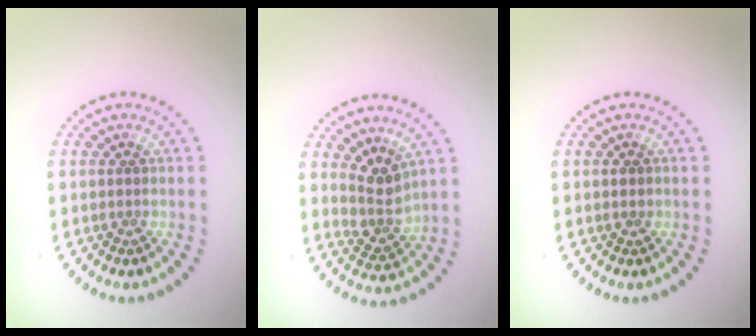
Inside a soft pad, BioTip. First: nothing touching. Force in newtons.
{"total": 2.8, "press": 2.1, "slide": 1.8}
{"total": 0.9, "press": 0.9, "slide": 0.1}